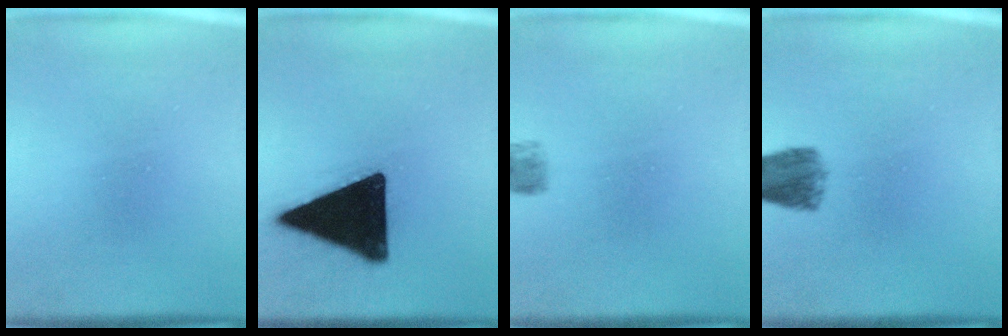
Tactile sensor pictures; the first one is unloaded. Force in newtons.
{"total": 19.8}
{"total": 2.6}
{"total": 5.3}